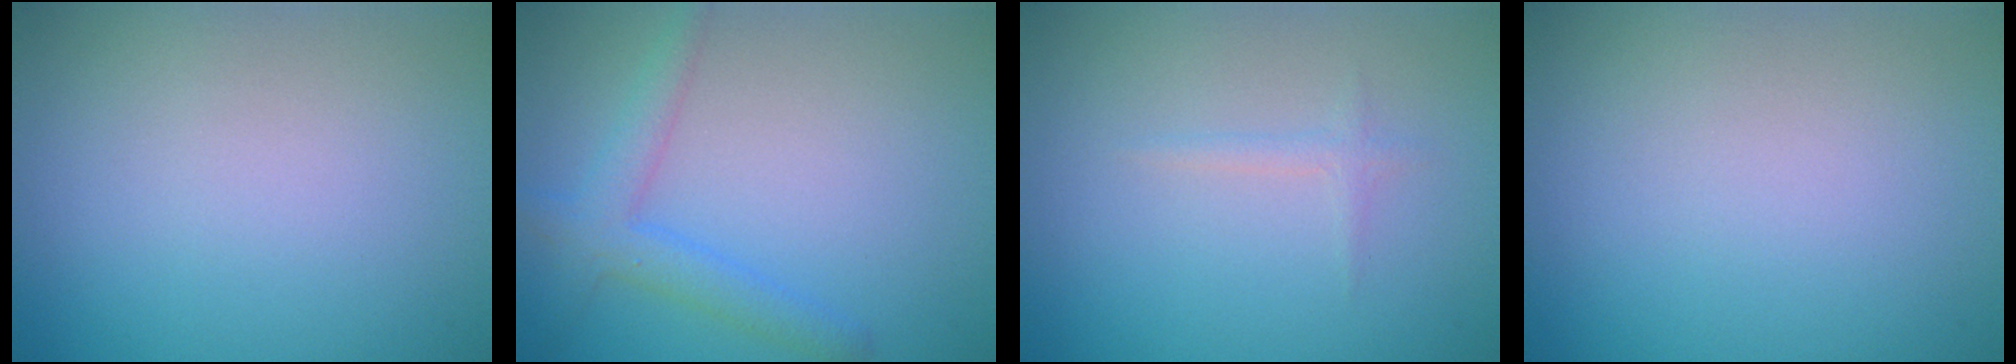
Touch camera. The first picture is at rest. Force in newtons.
{"total": 3.1, "press": 3.1, "slide": 0.2}
{"total": 0.8, "press": 0.8, "slide": 0.1}
{"total": 0.0}